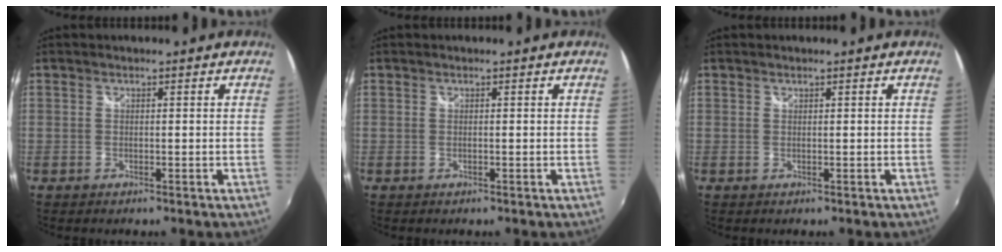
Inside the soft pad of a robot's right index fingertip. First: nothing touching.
{"total": 0.0}
{"total": 0.0}